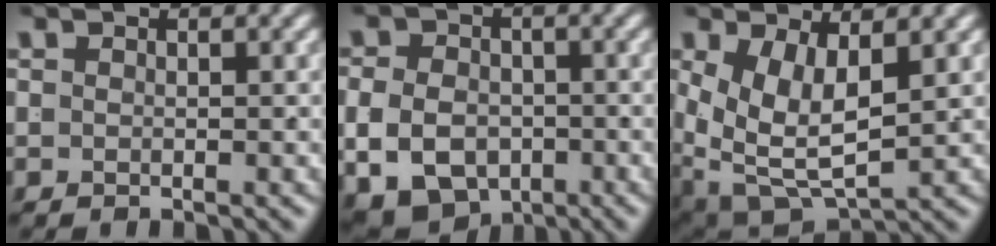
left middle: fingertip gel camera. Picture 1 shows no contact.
{"total": 9.3, "force": [-3.7, 7.4, 4.2], "torque": [-0.082, -0.041, -0.052]}
{"total": 9.4, "force": [-2.7, 7.0, 5.7], "torque": [-0.132, -0.070, -0.021]}